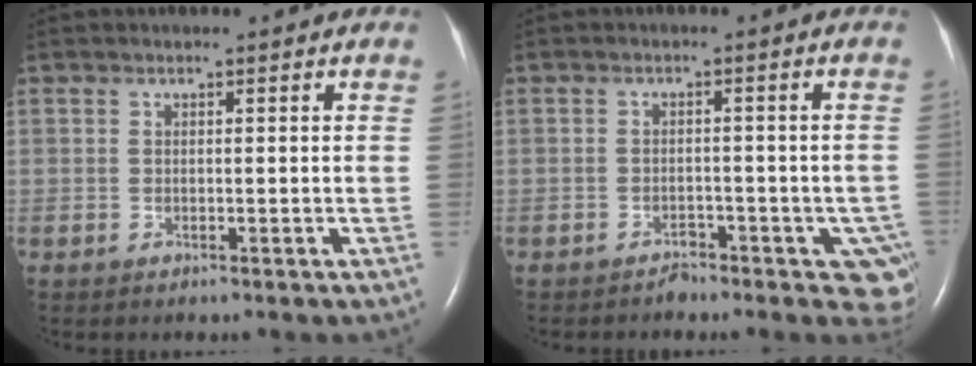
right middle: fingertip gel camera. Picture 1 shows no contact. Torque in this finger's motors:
{"motor_torque": [0.04, -0.08, 0.05, 0.01]}